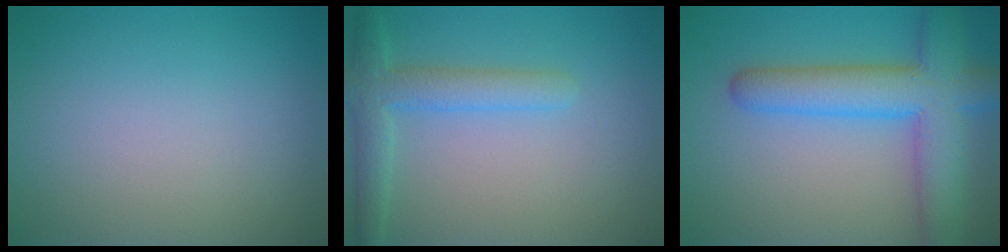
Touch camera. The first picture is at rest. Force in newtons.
{"total": 3.6, "press": 3.6, "slide": 0.4}
{"total": 7.7, "press": 7.7, "slide": 0.5}